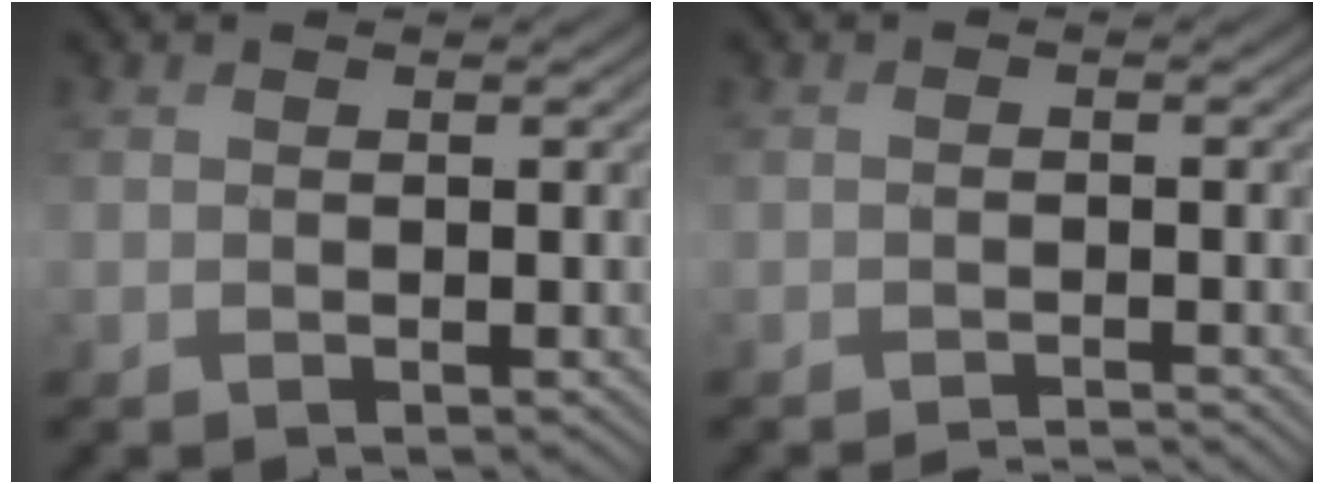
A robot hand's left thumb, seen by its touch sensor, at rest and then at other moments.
{"total": 2.0, "force": [-1.9, 0.2, 0.7], "torque": [-0.005, -0.005, -0.036]}